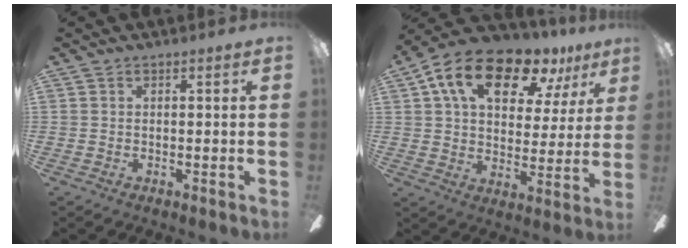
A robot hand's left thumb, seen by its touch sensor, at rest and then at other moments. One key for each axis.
{"total": 17.8, "fx": 10.7, "fy": 9.2, "fz": 10.9, "tx": -0.188, "ty": -0.043, "tz": 0.184}